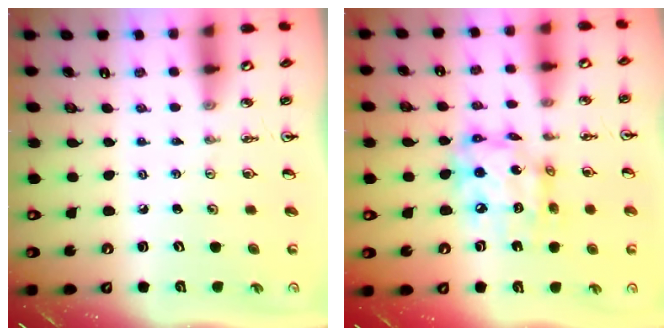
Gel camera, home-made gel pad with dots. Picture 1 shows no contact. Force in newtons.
{"total": 13.6, "press": 13.5, "slide": 1.7}